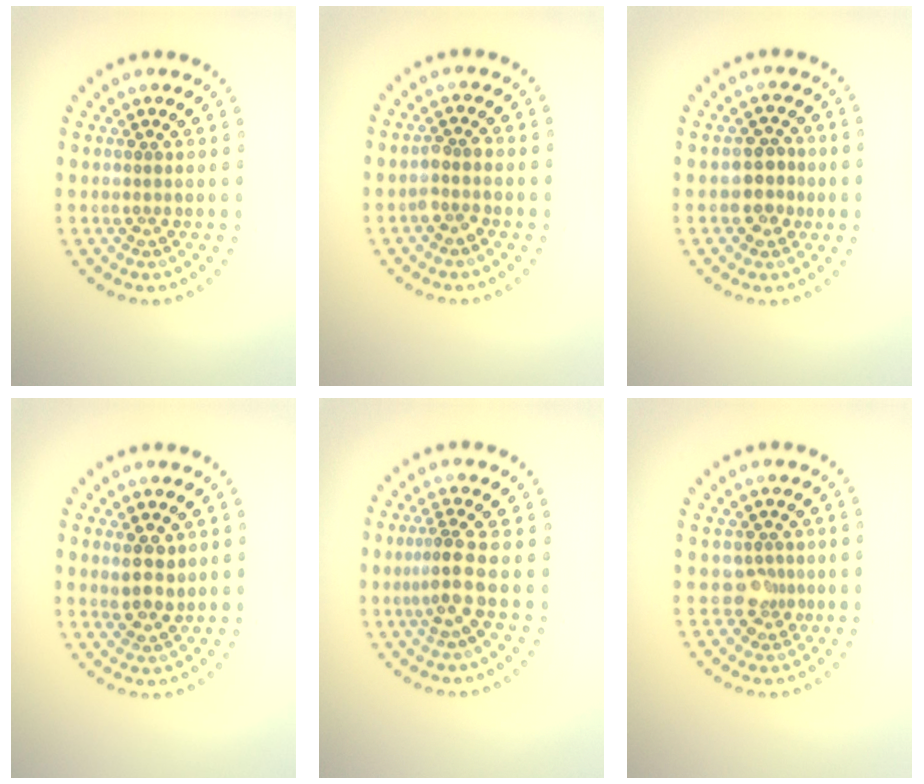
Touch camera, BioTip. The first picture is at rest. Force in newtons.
{"total": 1.8, "press": 1.6, "slide": 0.7}
{"total": 2.5, "press": 2.4, "slide": 0.8}
{"total": 2.6, "press": 2.5, "slide": 0.8}
{"total": 2.8, "press": 2.0, "slide": 1.9}
{"total": 2.0, "press": 1.4, "slide": 1.4}